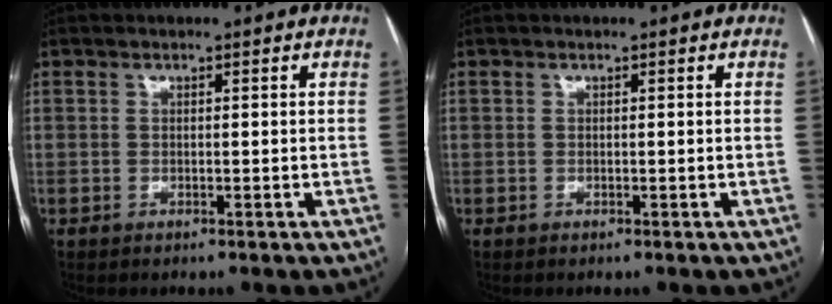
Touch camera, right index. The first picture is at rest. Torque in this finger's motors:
{"motor_torque": [0.00, 0.00, 0.00, 0.01]}